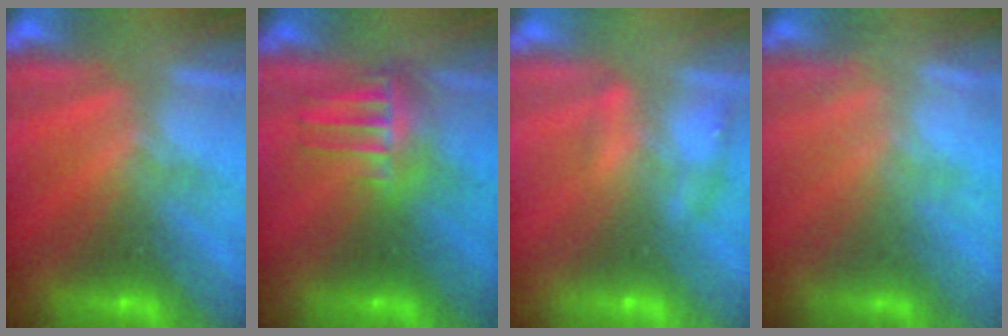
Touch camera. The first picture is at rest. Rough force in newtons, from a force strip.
{"total": 5.4}
{"total": 2.2}
{"total": 2.9}